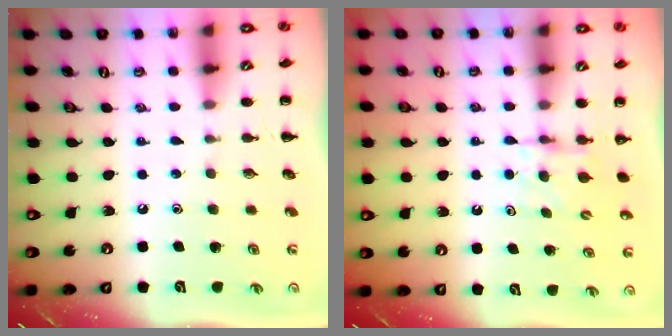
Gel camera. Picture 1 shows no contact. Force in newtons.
{"total": 4.7, "press": 4.7, "slide": 0.7}